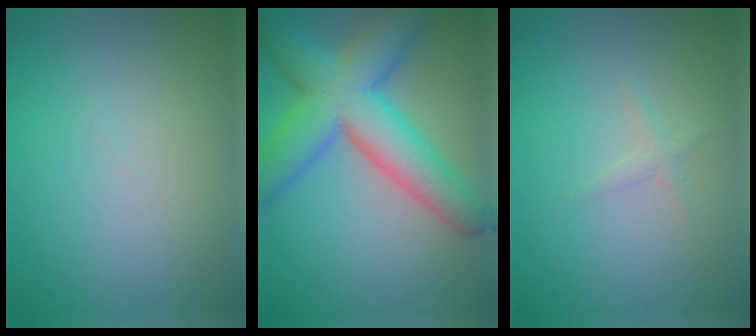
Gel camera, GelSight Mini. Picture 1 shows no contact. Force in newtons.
{"total": 9.6, "press": 9.6, "slide": 0.4}
{"total": 0.7, "press": 0.7, "slide": 0.0}